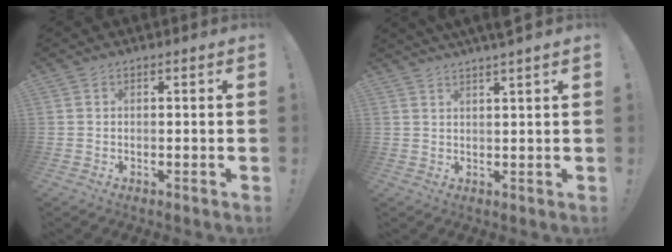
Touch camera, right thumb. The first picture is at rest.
{"total": 3.6, "force": [2.9, -0.5, 2.1], "torque": [-0.037, -0.011, 0.048]}